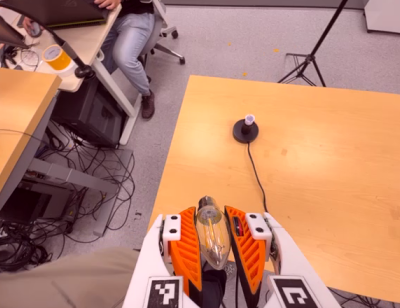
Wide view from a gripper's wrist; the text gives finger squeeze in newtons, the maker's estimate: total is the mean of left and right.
{"total": 21.0, "left": 22.5, "right": 19.4}